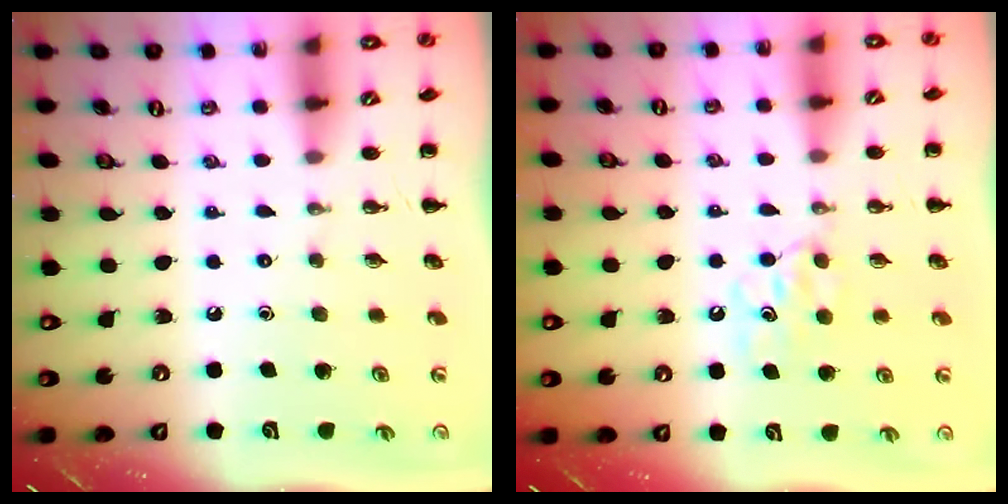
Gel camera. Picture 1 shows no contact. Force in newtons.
{"total": 6.6, "press": 6.4, "slide": 1.6}